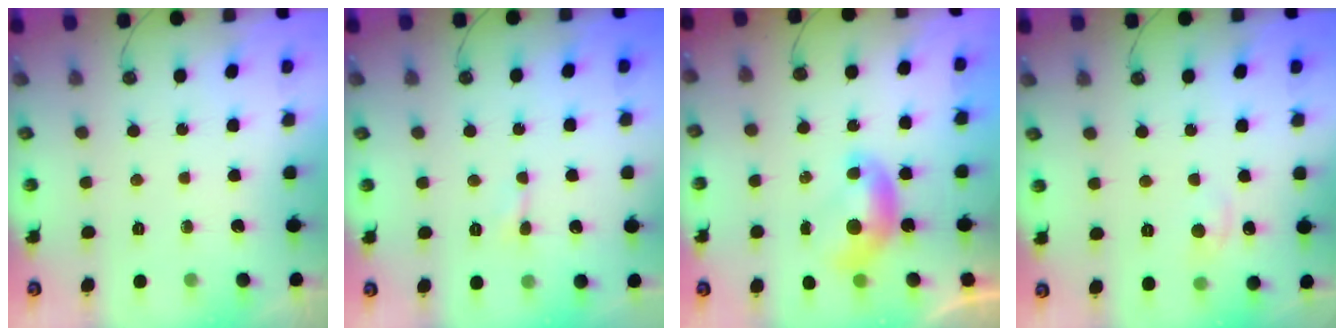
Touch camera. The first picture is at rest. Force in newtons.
{"total": 0.8, "press": 0.8, "slide": 0.3}
{"total": 0.0}
{"total": 0.8, "press": 0.3, "slide": 0.8}